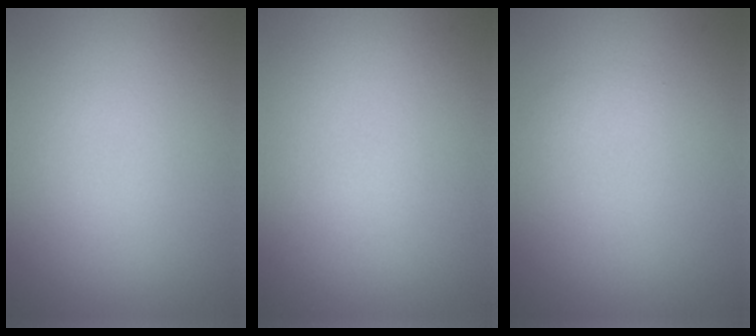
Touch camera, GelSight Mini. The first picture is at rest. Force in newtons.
{"total": 0.0}
{"total": 0.6, "press": 0.6, "slide": 0.0}